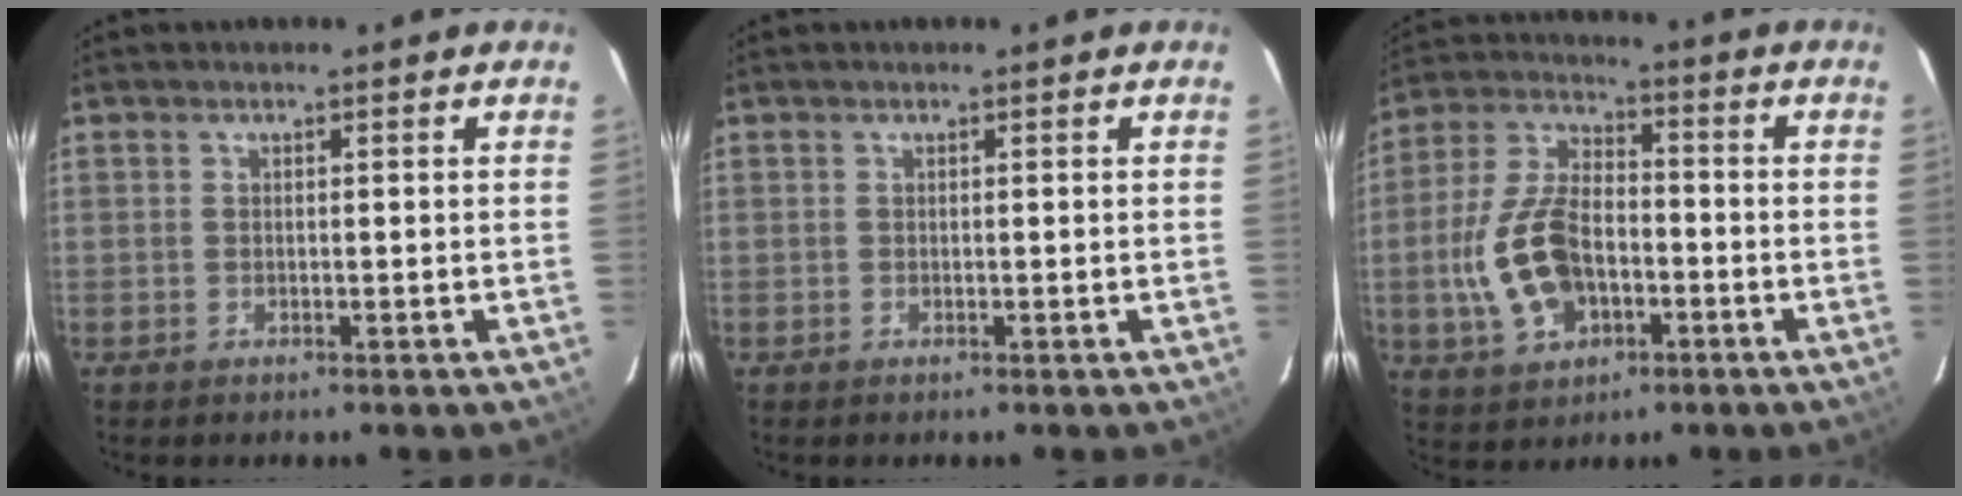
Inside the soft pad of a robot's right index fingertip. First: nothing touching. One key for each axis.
{"total": 0.0}
{"total": 14.4, "fx": -3.8, "fy": 8.6, "fz": 10.9, "tx": -0.239, "ty": 0.010, "tz": -0.060}